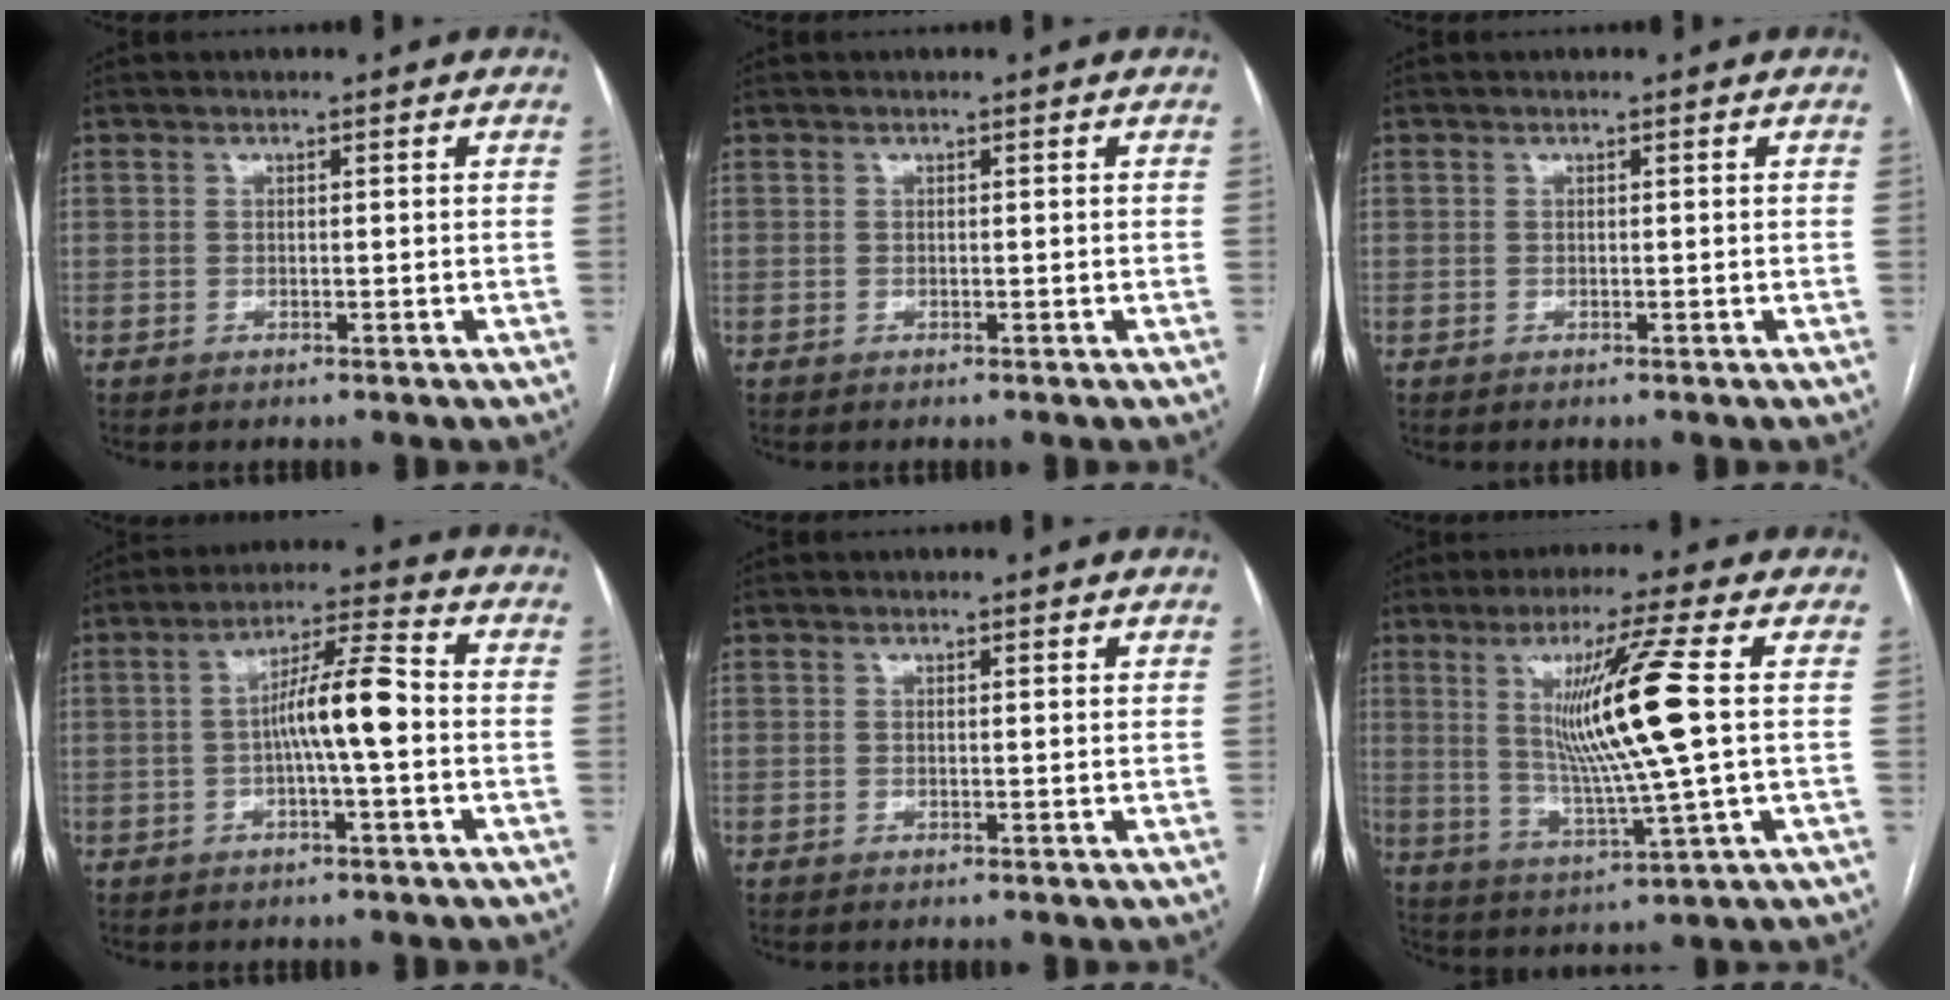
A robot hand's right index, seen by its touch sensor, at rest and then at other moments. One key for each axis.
{"total": 0.0}
{"total": 0.0}
{"total": 8.3, "fx": -0.8, "fy": 0.5, "fz": 8.3, "tx": -0.147, "ty": 0.019, "tz": -0.019}
{"total": 0.5, "fx": 0.5, "fy": 0.0, "fz": 0.3, "tx": -0.005, "ty": 0.001, "tz": 0.004}
{"total": 13.8, "fx": 2.3, "fy": -0.3, "fz": 13.6, "tx": -0.251, "ty": -0.010, "tz": 0.044}